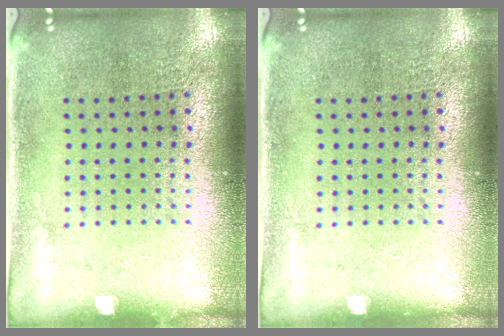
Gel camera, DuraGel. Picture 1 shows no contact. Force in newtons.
{"total": 0.0}